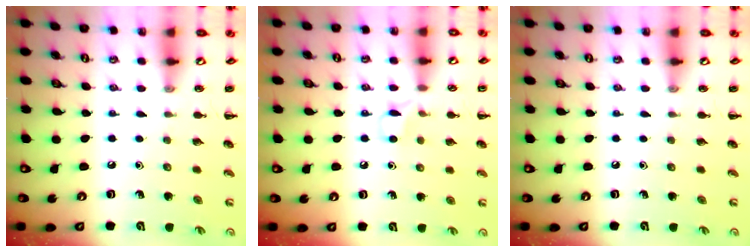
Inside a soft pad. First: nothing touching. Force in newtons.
{"total": 3.7, "press": 3.6, "slide": 0.8}
{"total": 0.0}